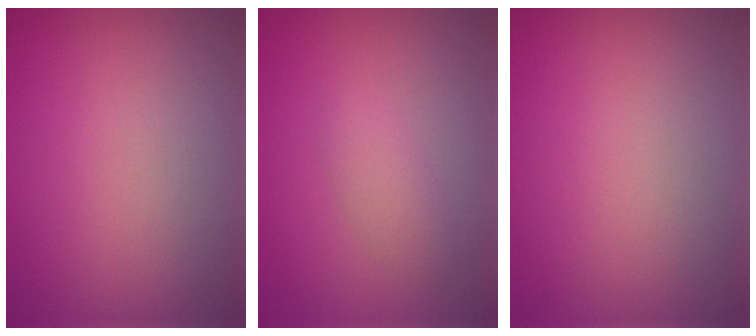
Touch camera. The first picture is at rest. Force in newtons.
{"total": 1.7, "press": 1.6, "slide": 0.1}
{"total": 0.0}